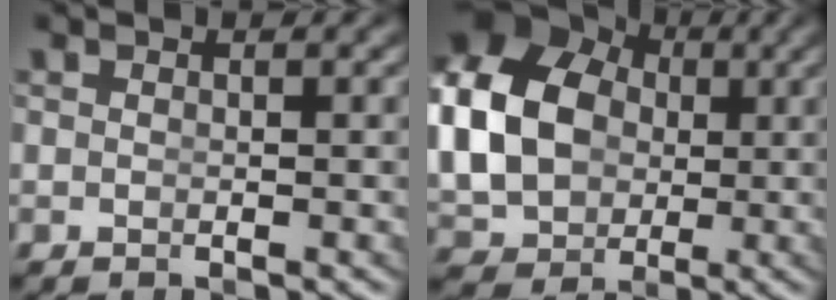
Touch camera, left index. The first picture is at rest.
{"total": 11.4, "force": [1.2, 9.1, 6.9], "torque": [-0.156, -0.031, 0.039]}